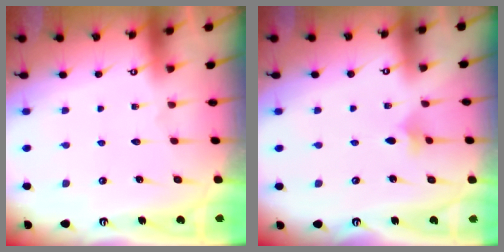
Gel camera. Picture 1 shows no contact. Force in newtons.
{"total": 3.0, "press": 2.9, "slide": 0.8}